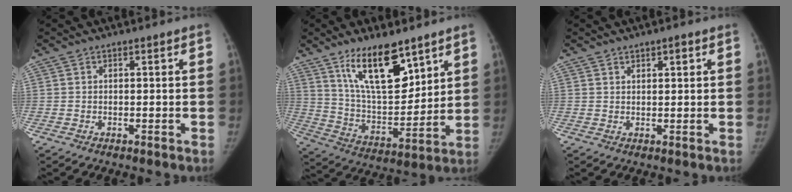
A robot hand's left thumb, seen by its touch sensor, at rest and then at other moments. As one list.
[{"total": 16.6, "force": [10.6, 6.5, 11.1], "torque": [-0.152, -0.067, 0.201]}, {"total": 1.9, "force": [1.1, 0.8, 1.3], "torque": [-0.015, -0.005, 0.018]}]